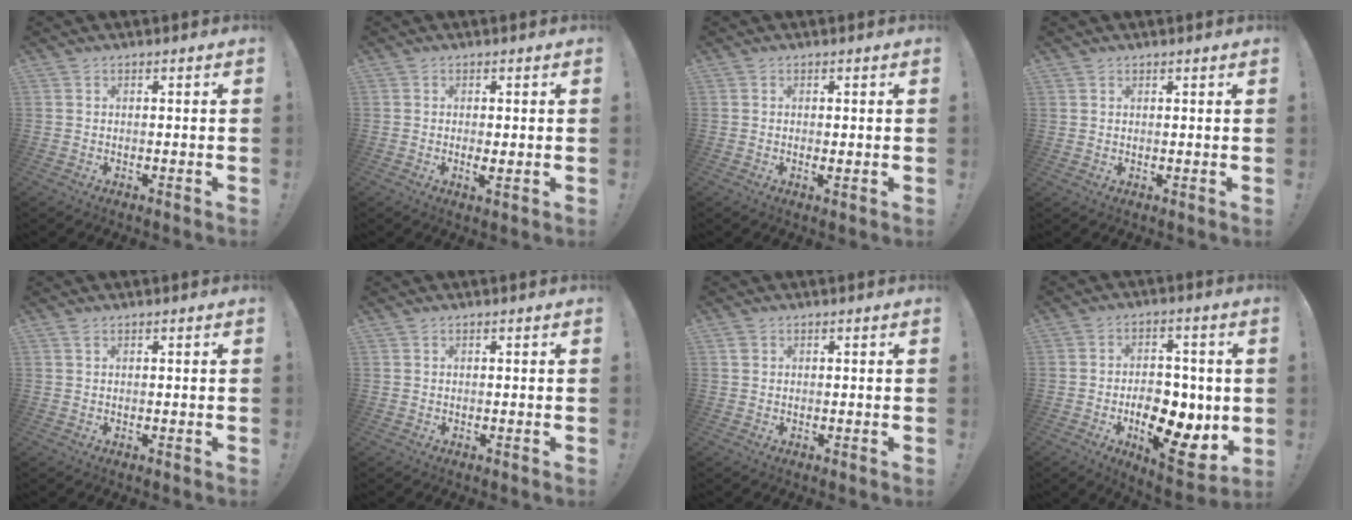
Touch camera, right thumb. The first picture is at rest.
{"total": 2.1, "force": [0.0, 0.7, 2.0], "torque": [-0.026, -0.003, 0.001]}
{"total": 1.1, "force": [0.3, 0.4, 1.0], "torque": [-0.012, -0.004, 0.005]}
{"total": 2.0, "force": [1.2, 1.6, 0.0], "torque": [0.012, -0.012, 0.019]}
{"total": 0.9, "force": [0.6, 0.2, 0.6], "torque": [-0.005, -0.003, 0.009]}
{"total": 0.0}
{"total": 0.9, "force": [0.4, 0.7, 0.2], "torque": [0.003, 0.001, 0.007]}
{"total": 16.2, "force": [-3.5, 9.7, 12.5], "torque": [-0.160, 0.007, -0.048]}